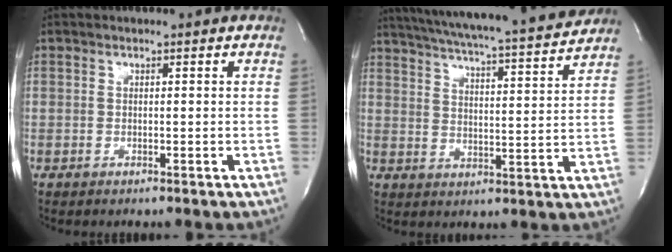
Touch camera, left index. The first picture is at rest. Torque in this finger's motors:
{"motor_torque": [0.20, -0.18, 0.24, 0.14]}